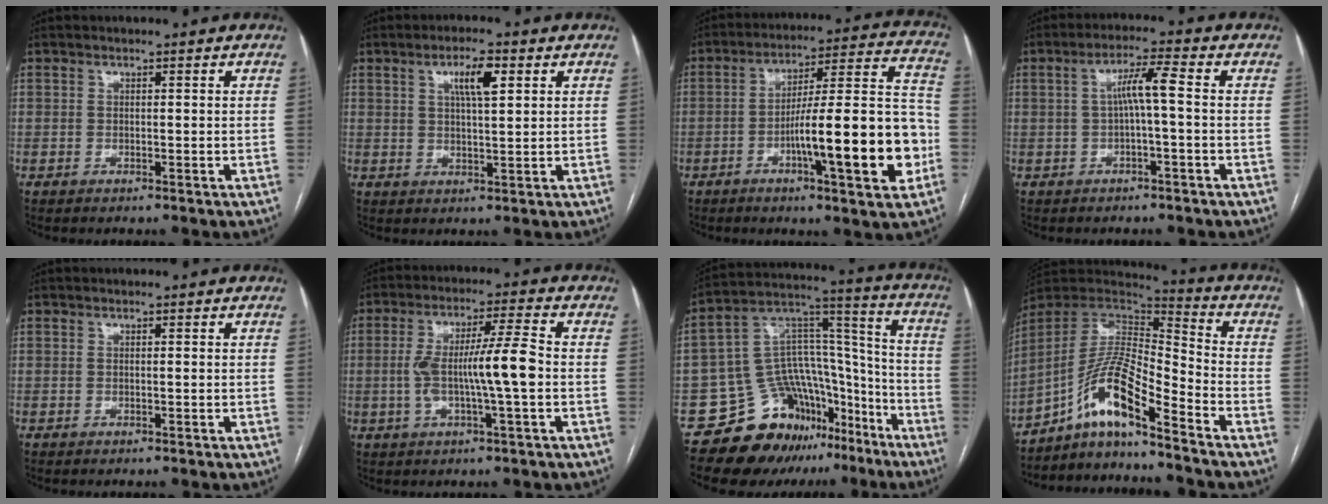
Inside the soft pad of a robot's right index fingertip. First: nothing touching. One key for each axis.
{"total": 5.2, "fx": 2.2, "fy": 0.9, "fz": 4.6, "tx": -0.083, "ty": 0.004, "tz": 0.038}
{"total": 19.3, "fx": -5.8, "fy": 2.0, "fz": 18.3, "tx": -0.250, "ty": 0.018, "tz": -0.082}
{"total": 4.8, "fx": 0.0, "fy": 0.0, "fz": 4.8, "tx": -0.085, "ty": 0.019, "tz": 0.002}
{"total": 0.0}
{"total": 9.8, "fx": -1.1, "fy": 0.3, "fz": 9.7, "tx": -0.181, "ty": 0.014, "tz": -0.024}
{"total": 18.2, "fx": -12.8, "fy": 10.7, "fz": 7.2, "tx": -0.094, "ty": 0.091, "tz": -0.200}
{"total": 12.3, "fx": -8.5, "fy": 1.3, "fz": 8.9, "tx": -0.171, "ty": 0.021, "tz": -0.155}